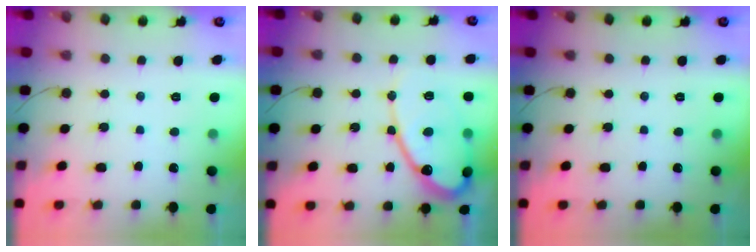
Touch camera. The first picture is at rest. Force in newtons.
{"total": 16.4, "press": 16.3, "slide": 1.3}
{"total": 0.0}